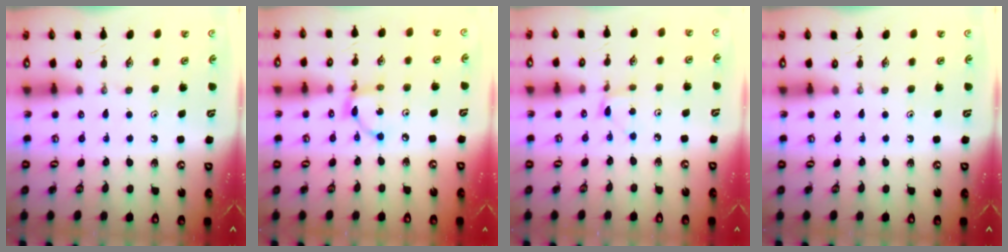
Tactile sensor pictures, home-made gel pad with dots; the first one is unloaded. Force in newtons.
{"total": 6.0, "press": 6.0, "slide": 0.1}
{"total": 2.7, "press": 2.7, "slide": 0.3}
{"total": 0.0}